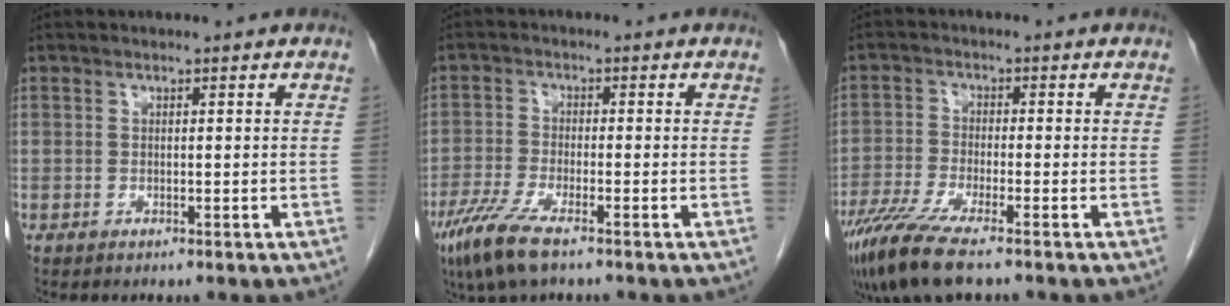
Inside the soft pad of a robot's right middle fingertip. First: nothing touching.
{"total": 6.8, "force": [-4.5, 1.0, 5.0], "torque": [-0.112, -0.017, -0.084]}
{"total": 8.5, "force": [-6.2, 0.7, 5.8], "torque": [-0.117, -0.022, -0.113]}